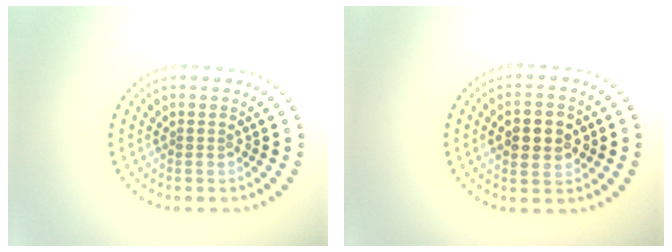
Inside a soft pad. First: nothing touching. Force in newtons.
{"total": 4.6, "press": 4.6, "slide": 0.2}